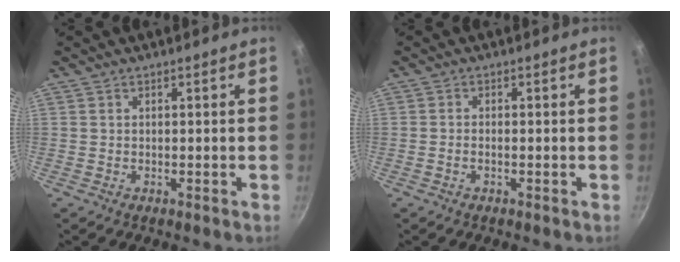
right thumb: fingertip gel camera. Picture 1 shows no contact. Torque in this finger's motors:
{"motor_torque": [-0.78, -0.18, -0.23, -0.05, 0.05]}